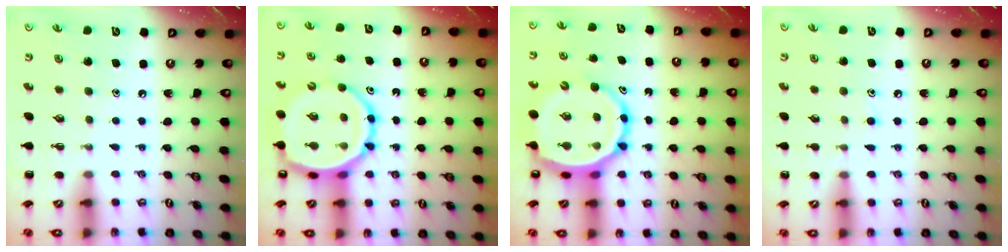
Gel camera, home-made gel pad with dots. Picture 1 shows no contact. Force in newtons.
{"total": 13.5, "press": 13.0, "slide": 3.5}
{"total": 13.2, "press": 12.7, "slide": 3.7}
{"total": 6.7, "press": 6.3, "slide": 2.3}